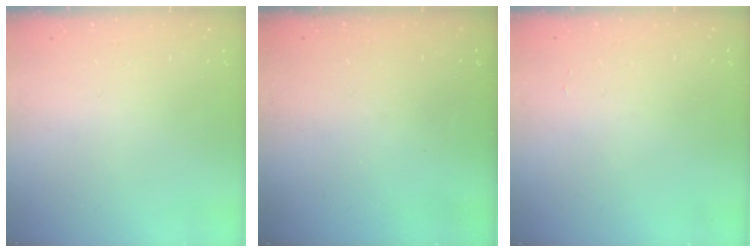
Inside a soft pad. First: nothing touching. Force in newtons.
{"total": 3.3, "press": 3.3, "slide": 0.1}
{"total": 5.9, "press": 5.9, "slide": 0.3}